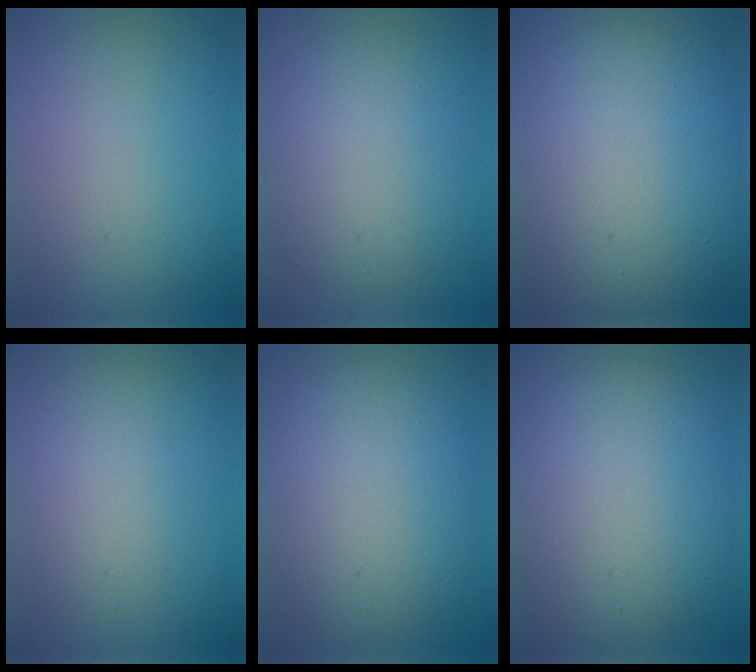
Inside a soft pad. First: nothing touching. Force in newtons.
{"total": 4.0, "press": 4.0, "slide": 0.2}
{"total": 16.6, "press": 16.5, "slide": 1.5}
{"total": 2.3, "press": 2.3, "slide": 0.2}
{"total": 7.8, "press": 7.8, "slide": 0.1}
{"total": 10.2, "press": 10.2, "slide": 0.5}